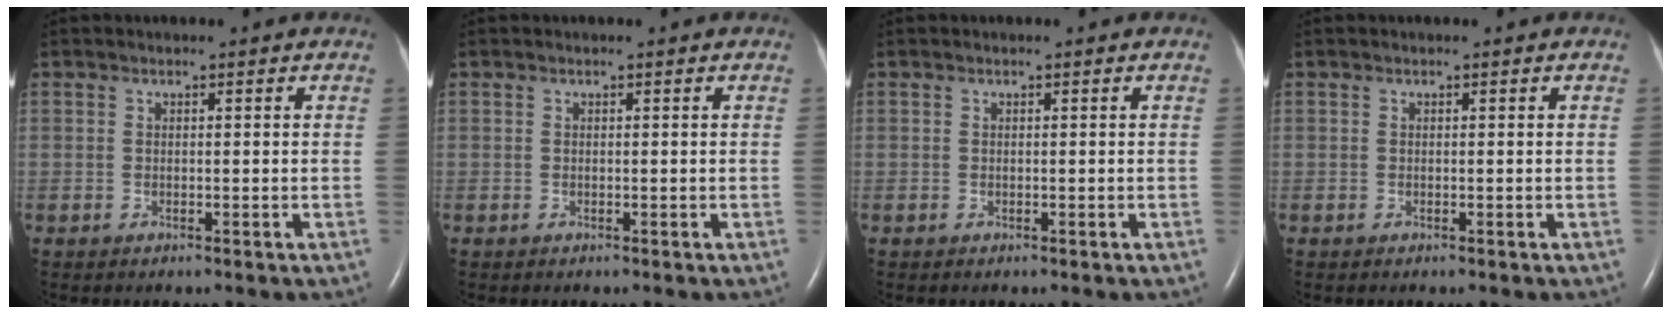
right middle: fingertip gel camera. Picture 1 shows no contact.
{"total": 0.0}
{"total": 0.0}
{"total": 0.0}